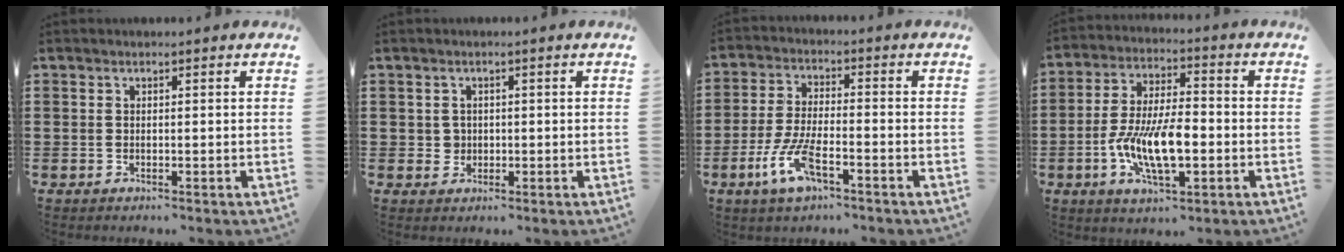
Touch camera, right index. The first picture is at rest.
{"total": 1.8, "force": [0.0, 1.7, 0.5], "torque": [-0.016, 0.010, -0.001]}
{"total": 7.9, "force": [-3.7, 2.4, 6.5], "torque": [-0.151, -0.013, -0.072]}
{"total": 10.6, "force": [-2.9, 4.4, 9.2], "torque": [-0.208, -0.010, -0.059]}